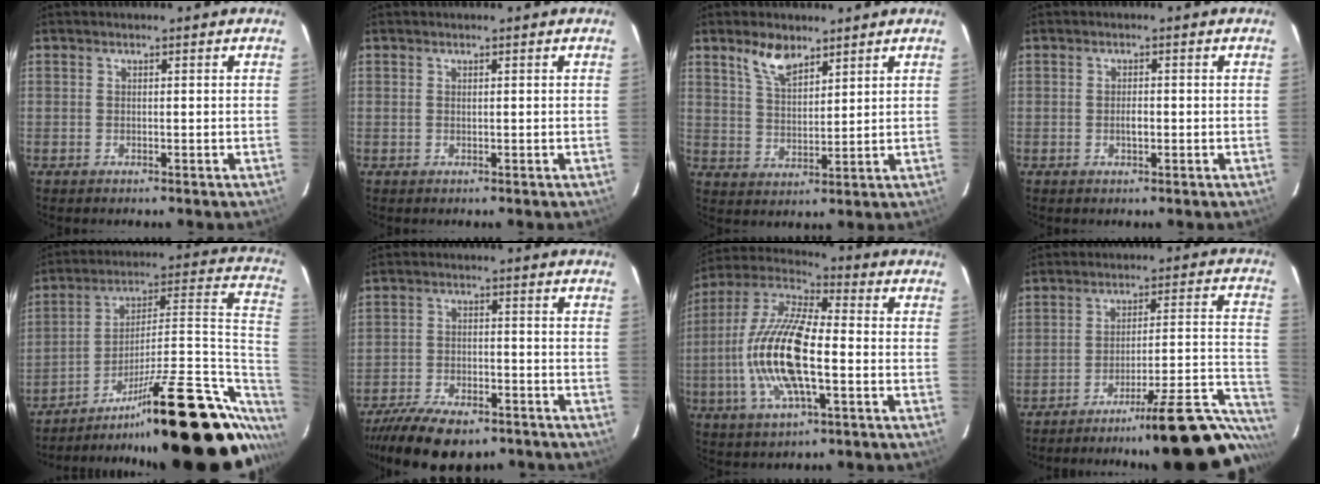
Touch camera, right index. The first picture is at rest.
{"total": 0.0}
{"total": 6.7, "force": [4.7, 2.9, 3.7], "torque": [-0.064, 0.005, 0.093]}
{"total": 1.6, "force": [-0.3, 0.8, 1.4], "torque": [-0.025, 0.002, -0.005]}
{"total": 30.6, "force": [-15.5, 8.4, 25.0], "torque": [-0.319, 0.038, -0.231]}
{"total": 16.0, "force": [-12.1, 6.4, 8.3], "torque": [-0.181, -0.024, -0.189]}
{"total": 17.8, "force": [-3.3, 5.8, 16.5], "torque": [-0.333, -0.002, -0.071]}
{"total": 22.7, "force": [-17.6, 2.5, 14.0], "torque": [-0.157, -0.008, -0.245]}